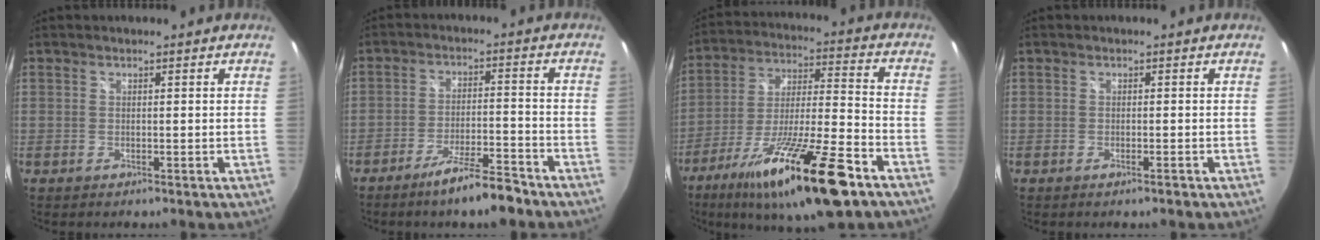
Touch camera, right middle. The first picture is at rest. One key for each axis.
{"total": 8.3, "fx": -6.5, "fy": 0.7, "fz": 5.1, "tx": -0.101, "ty": -0.001, "tz": -0.104}
{"total": 22.1, "fx": -13.6, "fy": 3.4, "fz": 17.2, "tx": -0.310, "ty": -0.035, "tz": -0.231}
{"total": 0.7, "fx": -0.5, "fy": 0.0, "fz": 0.6, "tx": -0.009, "ty": 0.001, "tz": -0.010}